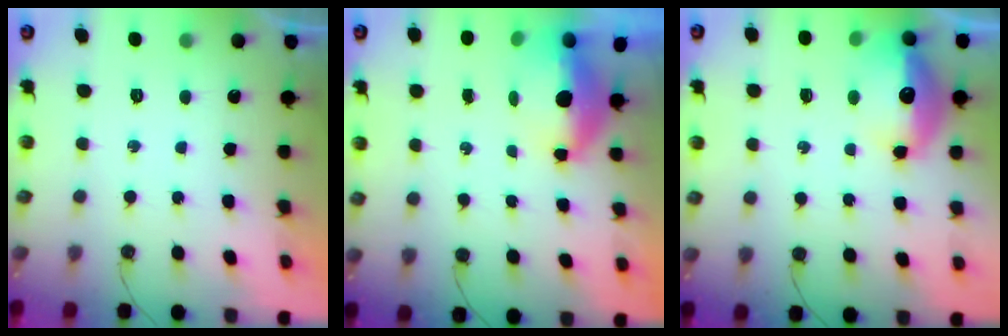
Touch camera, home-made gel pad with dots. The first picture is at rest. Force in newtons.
{"total": 5.4, "press": 5.3, "slide": 0.6}
{"total": 13.3, "press": 13.3, "slide": 1.5}